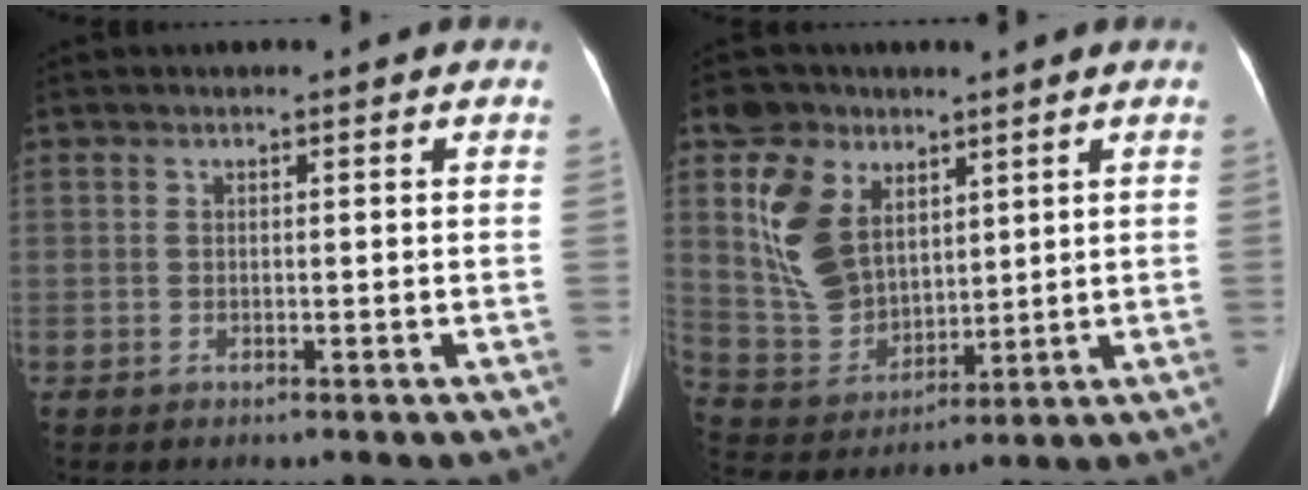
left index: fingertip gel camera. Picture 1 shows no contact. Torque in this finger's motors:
{"motor_torque": [1.07, -1.07, 0.24, 0.05]}